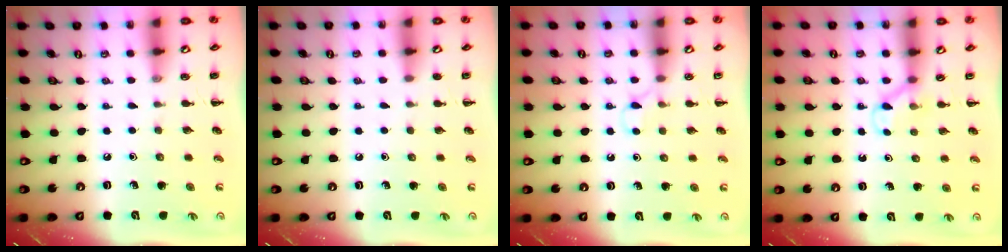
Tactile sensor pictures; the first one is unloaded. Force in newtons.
{"total": 1.9, "press": 1.9, "slide": 0.4}
{"total": 2.6, "press": 2.4, "slide": 0.9}
{"total": 5.0, "press": 4.8, "slide": 1.3}